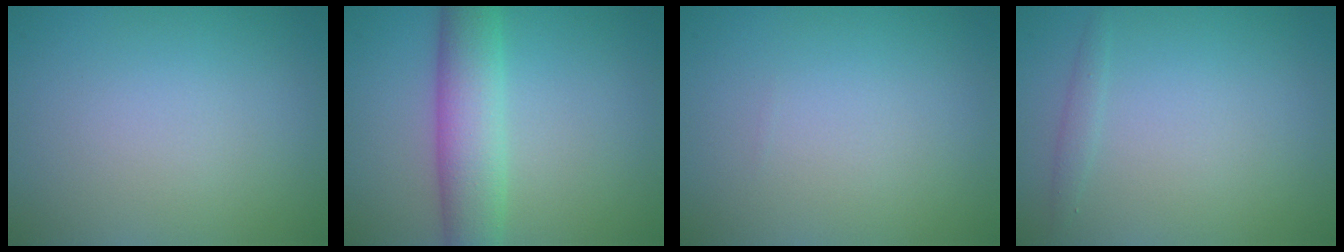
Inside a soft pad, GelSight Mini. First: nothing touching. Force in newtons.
{"total": 5.7, "press": 5.7, "slide": 0.1}
{"total": 0.0}
{"total": 0.8, "press": 0.8, "slide": 0.0}